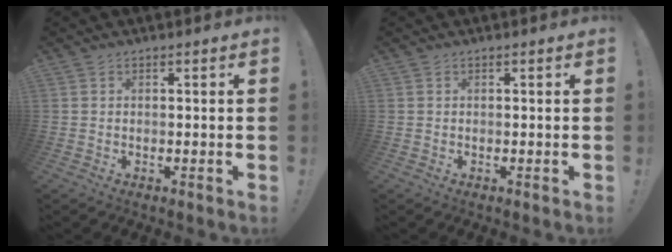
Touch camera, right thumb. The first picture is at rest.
{"total": 0.0}